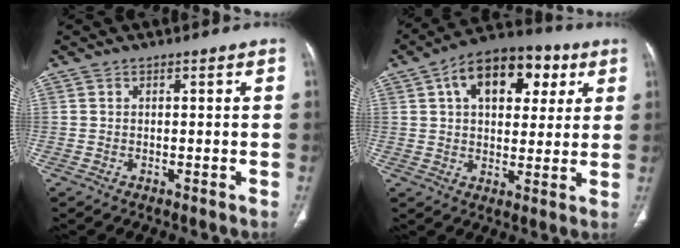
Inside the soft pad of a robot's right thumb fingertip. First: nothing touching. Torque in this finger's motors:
{"motor_torque": [0.79, 4.22, 1.20, -0.01, 0.12]}